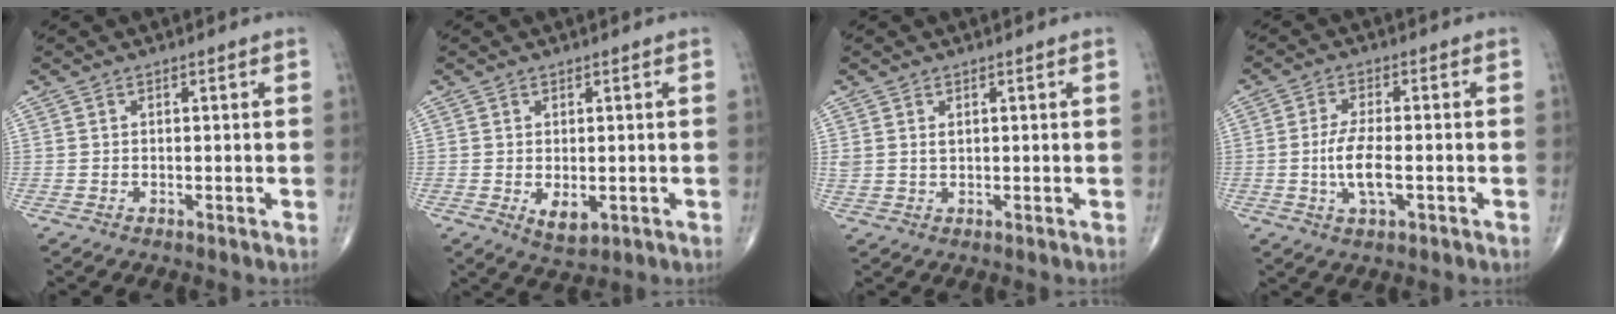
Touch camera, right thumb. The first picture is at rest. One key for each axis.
{"total": 3.8, "fx": -0.7, "fy": 2.1, "fz": 3.1, "tx": -0.044, "ty": -0.009, "tz": -0.002}
{"total": 1.7, "fx": 0.7, "fy": 1.1, "fz": 1.1, "tx": -0.022, "ty": 0.000, "tz": 0.020}
{"total": 6.5, "fx": -1.3, "fy": 2.4, "fz": 5.9, "tx": -0.121, "ty": 0.002, "tz": -0.025}